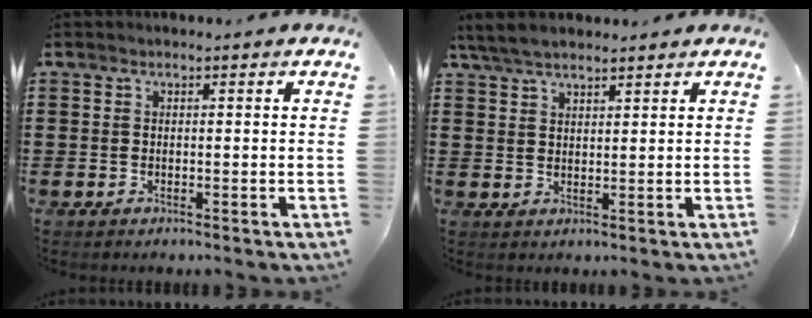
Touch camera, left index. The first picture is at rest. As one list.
[{"total": 4.0, "force": [3.5, 1.0, 1.7], "torque": [-0.043, -0.001, 0.067]}]